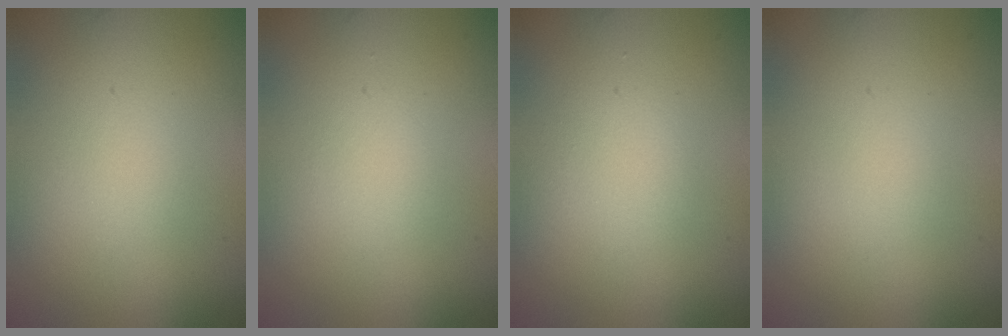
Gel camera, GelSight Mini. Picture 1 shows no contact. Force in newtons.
{"total": 0.6, "press": 0.6, "slide": 0.0}
{"total": 1.3, "press": 1.3, "slide": 0.1}
{"total": 0.0}